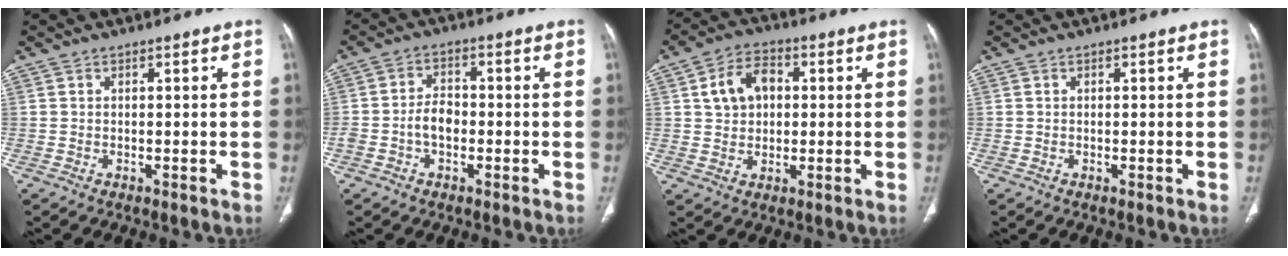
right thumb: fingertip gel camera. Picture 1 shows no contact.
{"total": 4.5, "force": [-1.3, 3.0, 3.2], "torque": [-0.053, 0.019, -0.026]}
{"total": 8.2, "force": [1.6, 6.0, 5.3], "torque": [-0.075, 0.010, 0.025]}
{"total": 0.0}